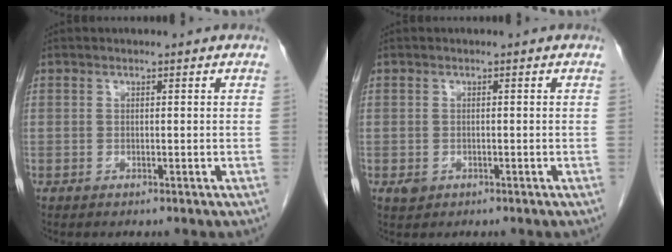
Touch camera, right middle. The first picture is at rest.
{"total": 1.3, "force": [-0.5, 1.1, 0.5], "torque": [-0.010, 0.002, -0.001]}